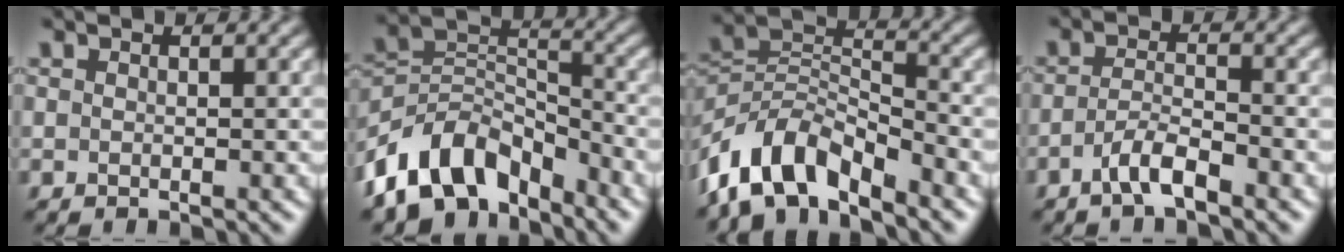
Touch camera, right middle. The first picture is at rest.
{"total": 9.7, "force": [-6.7, 5.3, 4.7], "torque": [-0.071, 0.000, -0.141]}
{"total": 8.4, "force": [-6.1, 3.6, 4.5], "torque": [-0.073, 0.001, -0.131]}
{"total": 2.9, "force": [-1.9, 0.7, 2.2], "torque": [-0.044, 0.005, -0.041]}